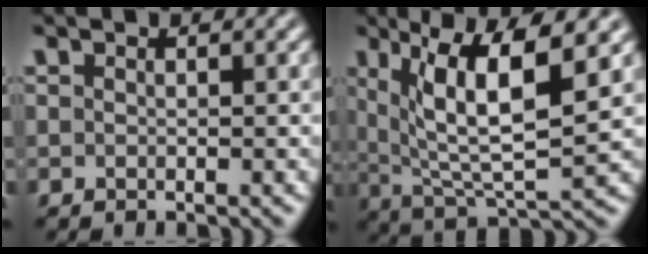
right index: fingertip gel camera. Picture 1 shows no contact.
{"total": 9.0, "force": [2.0, 4.2, 7.7], "torque": [-0.139, -0.015, 0.047]}